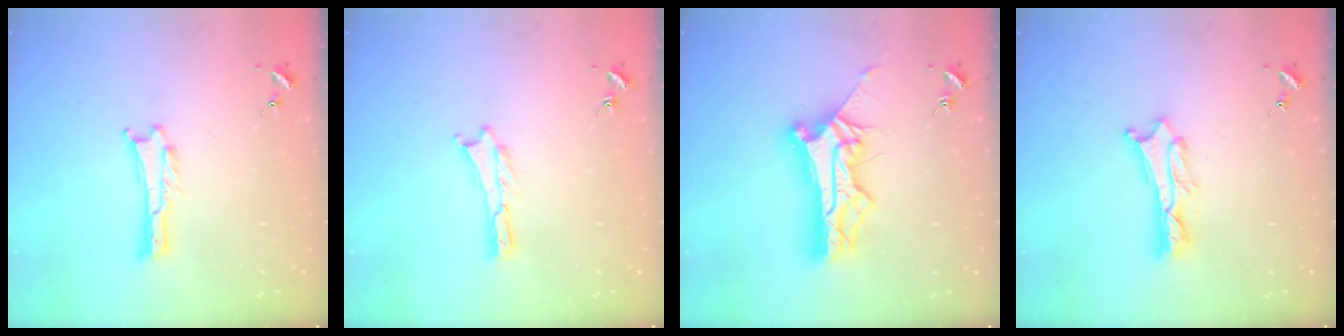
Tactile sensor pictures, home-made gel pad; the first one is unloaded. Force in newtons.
{"total": 0.0}
{"total": 10.4, "press": 10.3, "slide": 1.1}
{"total": 2.6, "press": 2.6, "slide": 0.3}